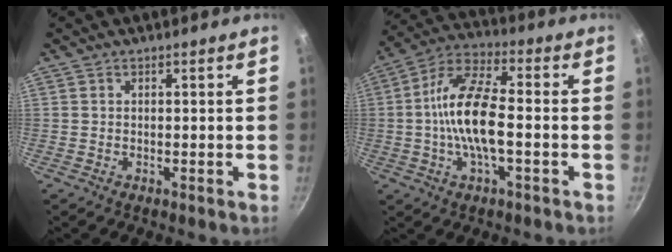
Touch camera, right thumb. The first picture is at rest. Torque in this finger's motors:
{"motor_torque": [2.23, 1.74, 1.96, -0.79, 0.58]}